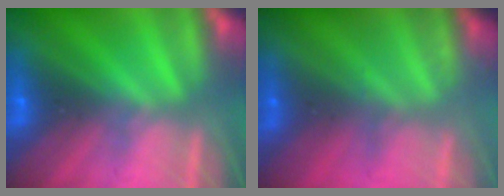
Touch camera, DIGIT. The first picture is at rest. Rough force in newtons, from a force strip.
{"total": 2.3}